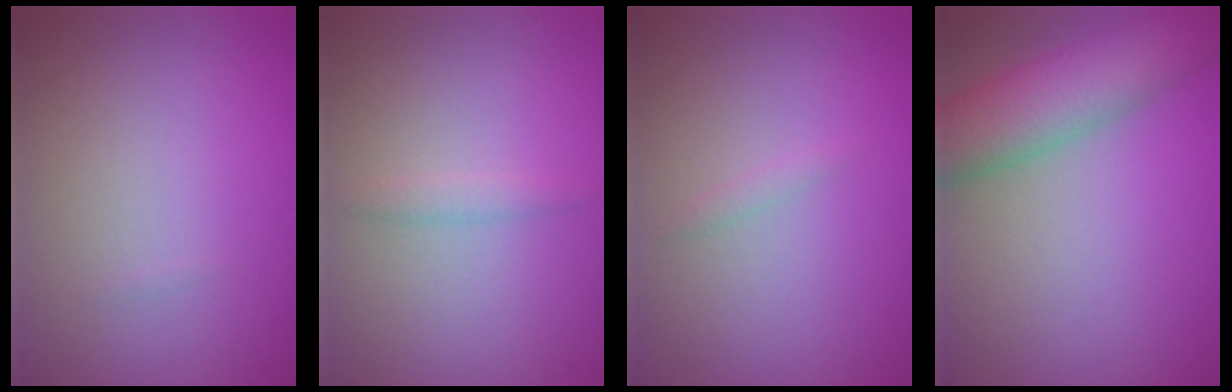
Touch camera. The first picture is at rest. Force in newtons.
{"total": 1.0, "press": 1.0, "slide": 0.0}
{"total": 0.6, "press": 0.6, "slide": 0.0}
{"total": 7.3, "press": 7.3, "slide": 0.3}